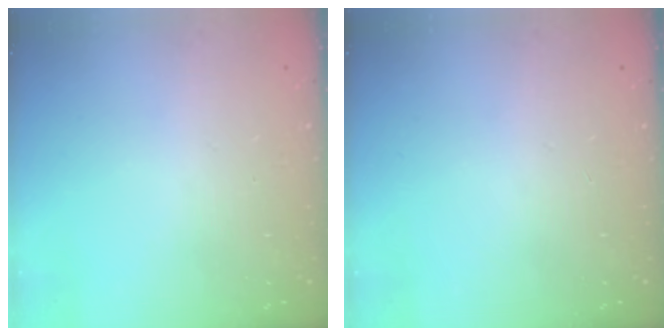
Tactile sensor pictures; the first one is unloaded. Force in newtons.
{"total": 0.0}